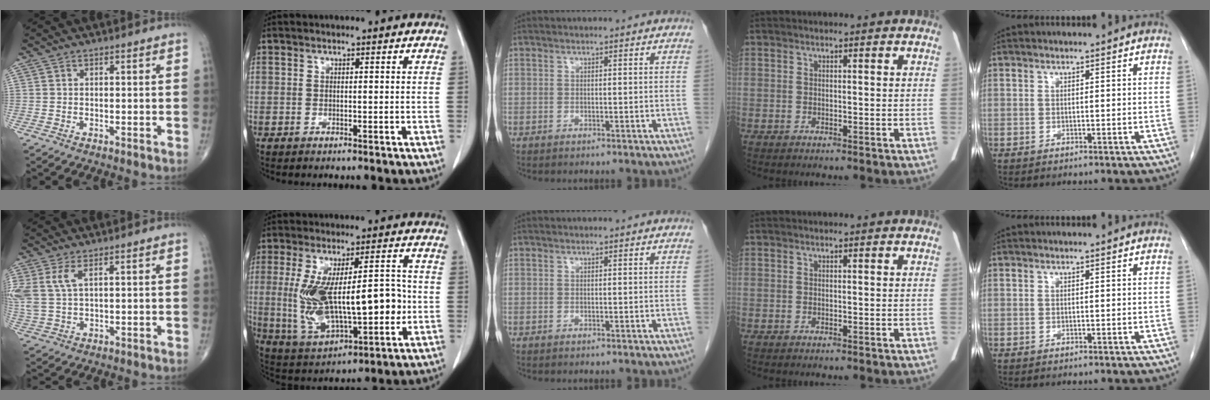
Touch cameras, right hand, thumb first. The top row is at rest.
{"thumb": {"total": 6.0, "force": [2.3, 2.6, 4.8], "torque": [-0.128, 0.004, 0.057]}, "index": {"total": 18.0, "force": [-0.8, 6.5, 16.8], "torque": [-0.312, 0.011, 0.003]}}